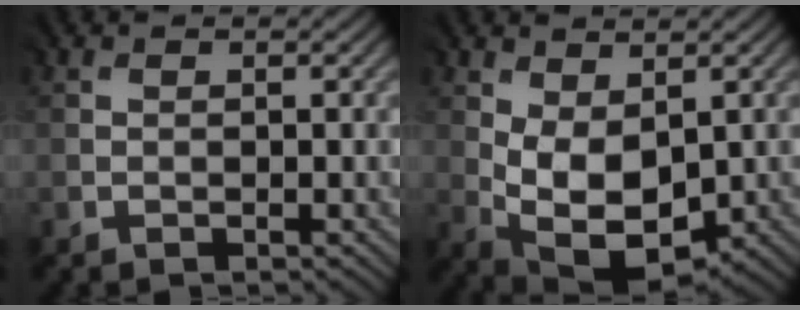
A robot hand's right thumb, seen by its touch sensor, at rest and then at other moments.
{"total": 8.4, "force": [-0.1, 5.2, 6.6], "torque": [-0.147, -0.010, 0.006]}